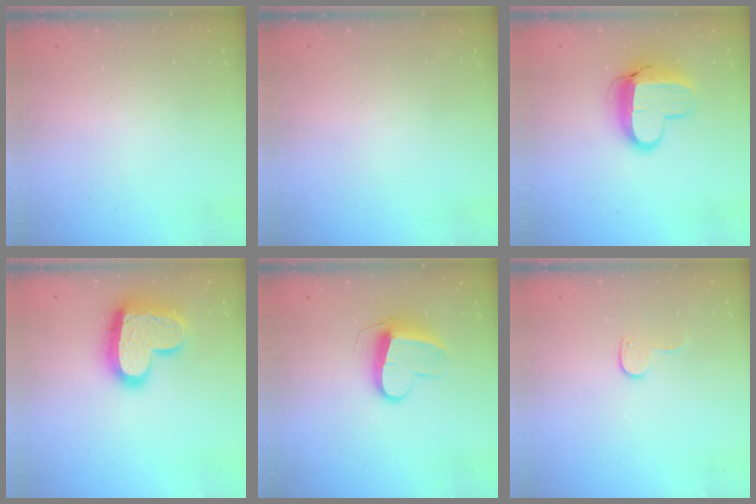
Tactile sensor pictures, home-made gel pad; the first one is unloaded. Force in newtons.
{"total": 0.0}
{"total": 12.6, "press": 12.6, "slide": 1.0}
{"total": 18.4, "press": 18.3, "slide": 1.7}
{"total": 10.6, "press": 10.6, "slide": 0.9}
{"total": 6.4, "press": 6.4, "slide": 0.5}